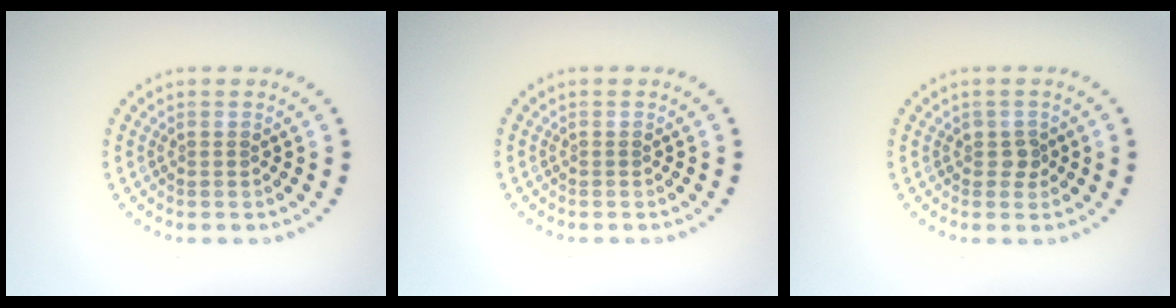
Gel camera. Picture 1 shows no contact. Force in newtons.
{"total": 0.0}
{"total": 1.0, "press": 0.9, "slide": 0.4}